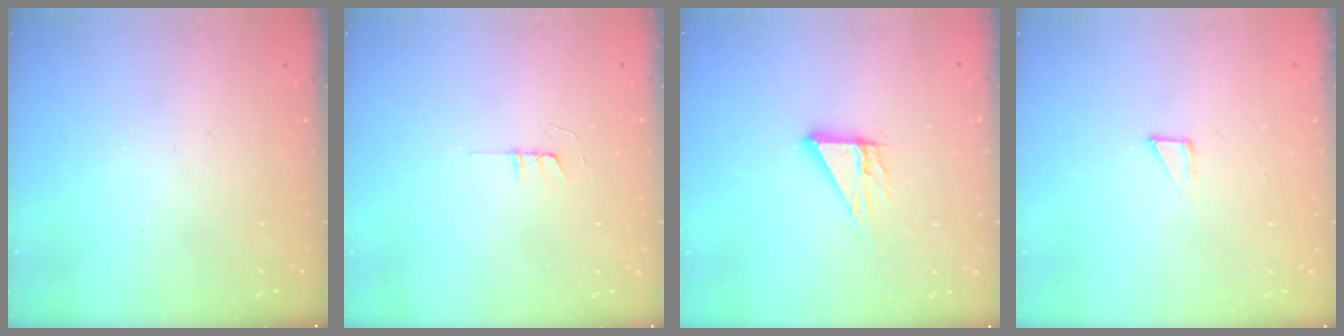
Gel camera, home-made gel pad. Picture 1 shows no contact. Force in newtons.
{"total": 3.7, "press": 3.7, "slide": 0.3}
{"total": 7.0, "press": 7.0, "slide": 0.5}
{"total": 3.0, "press": 3.0, "slide": 0.3}